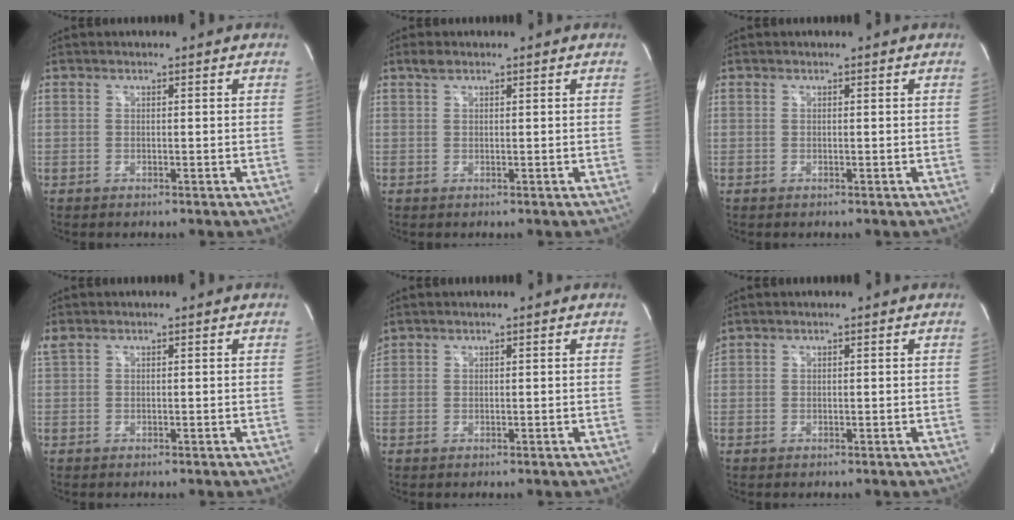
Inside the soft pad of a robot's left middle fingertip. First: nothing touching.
{"total": 1.2, "force": [1.0, 0.4, 0.7], "torque": [-0.020, 0.008, 0.020]}
{"total": 0.0}
{"total": 1.2, "force": [1.0, 0.2, 0.6], "torque": [-0.033, 0.023, 0.030]}
{"total": 1.5, "force": [1.4, 0.4, 0.3], "torque": [-0.017, 0.021, 0.032]}
{"total": 1.3, "force": [1.2, 0.2, 0.4], "torque": [-0.017, 0.021, 0.029]}